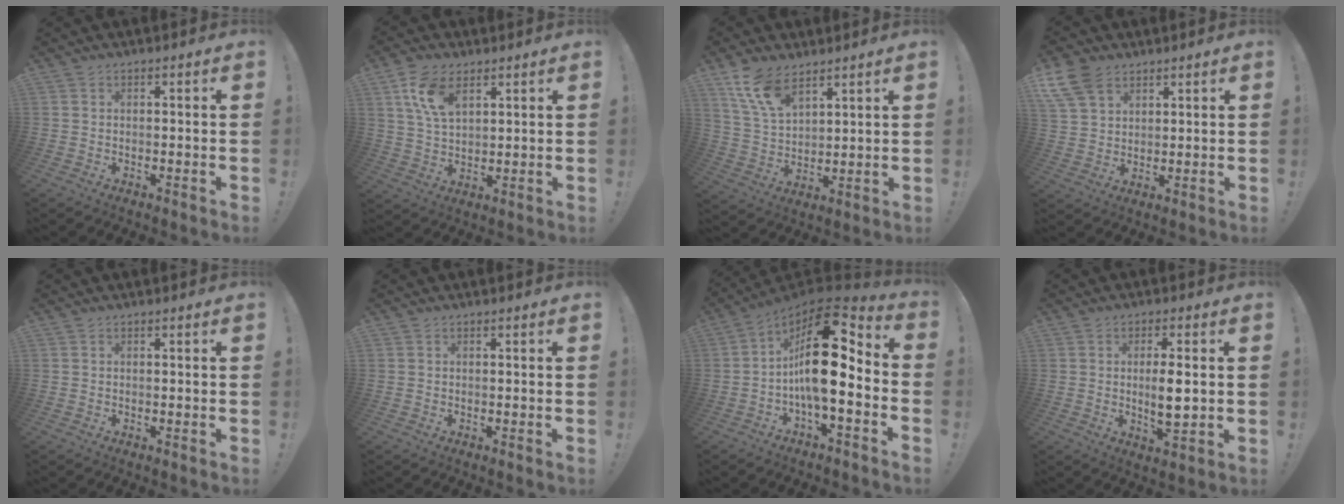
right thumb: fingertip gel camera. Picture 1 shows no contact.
{"total": 10.2, "force": [5.3, 5.7, 6.6], "torque": [-0.120, -0.014, 0.099]}
{"total": 11.1, "force": [7.6, 5.3, 6.0], "torque": [-0.113, -0.036, 0.148]}
{"total": 9.8, "force": [6.2, 6.1, 4.5], "torque": [-0.087, -0.028, 0.123]}
{"total": 0.0}
{"total": 0.0}
{"total": 20.5, "force": [1.1, 8.6, 18.6], "torque": [-0.315, -0.003, 0.020]}
{"total": 7.0, "force": [0.2, 2.0, 6.7], "torque": [-0.112, -0.012, -0.003]}